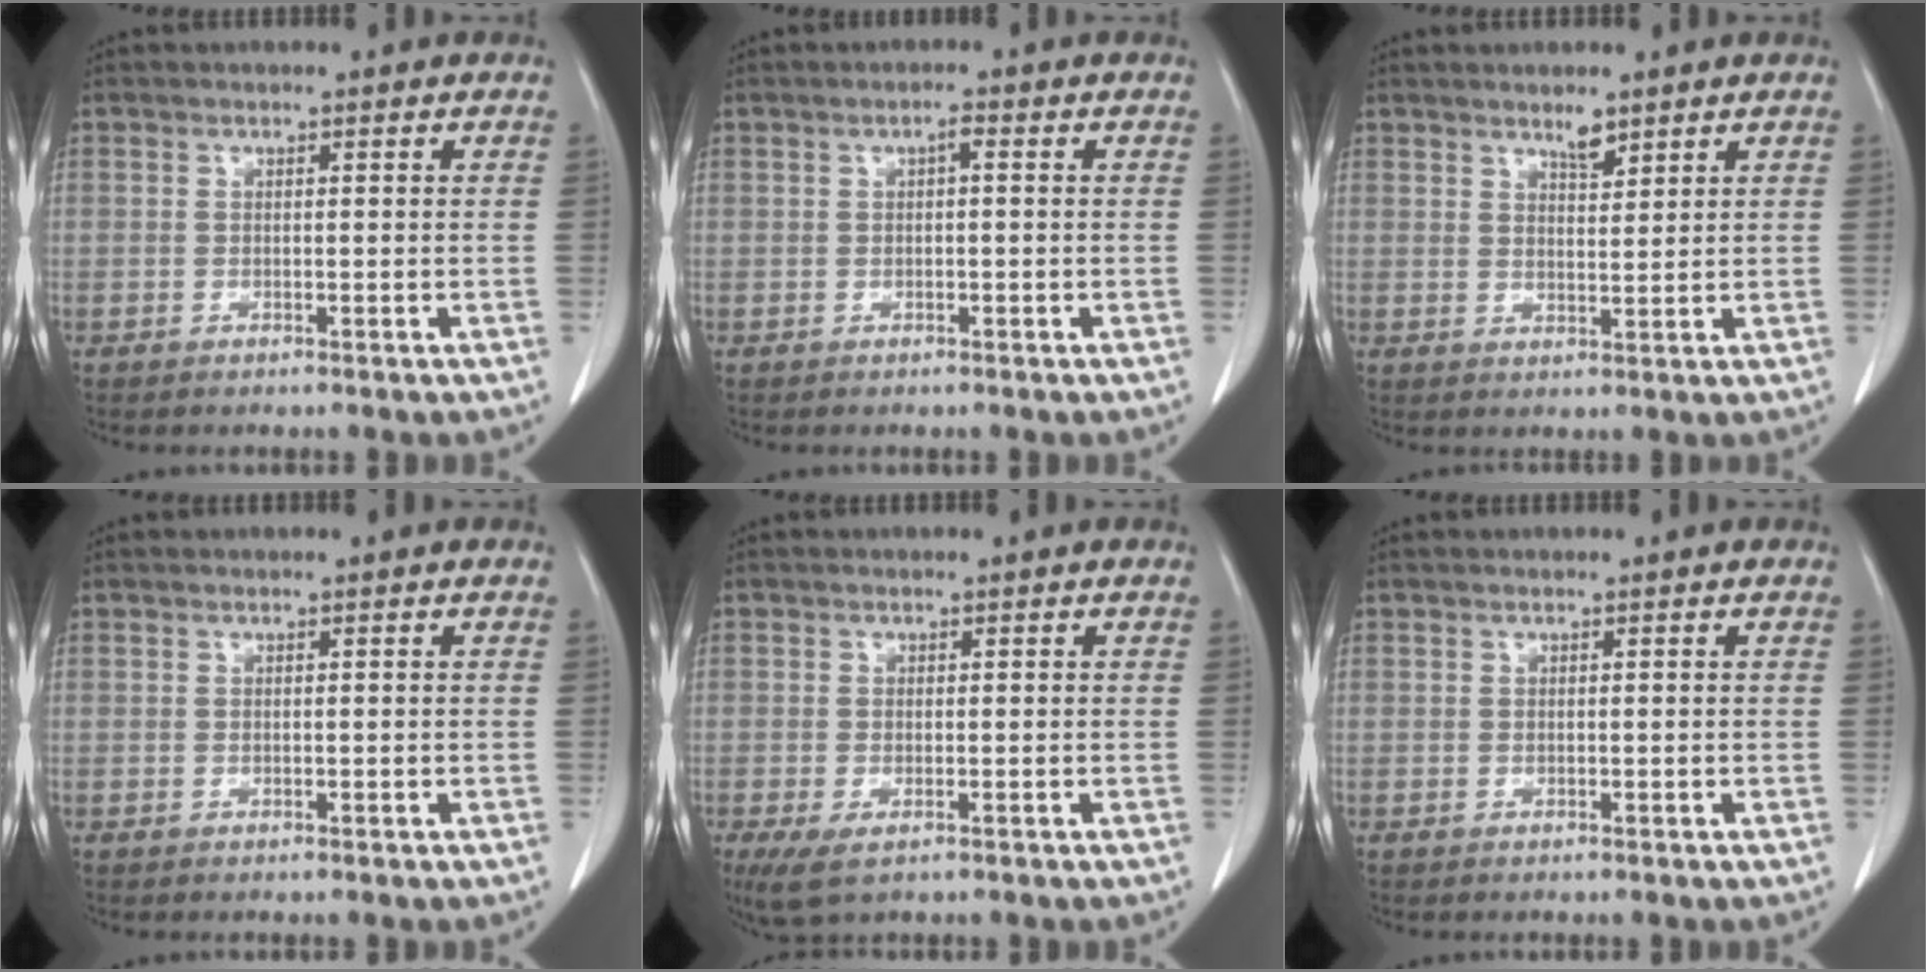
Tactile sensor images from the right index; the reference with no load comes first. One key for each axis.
{"total": 1.1, "fx": 0.1, "fy": 0.3, "fz": 1.1, "tx": -0.017, "ty": 0.004, "tz": 0.001}
{"total": 2.6, "fx": 2.1, "fy": 0.6, "fz": 1.4, "tx": -0.027, "ty": -0.004, "tz": 0.037}
{"total": 0.0}
{"total": 3.8, "fx": -1.9, "fy": 1.5, "fz": 2.9, "tx": -0.058, "ty": -0.010, "tz": -0.028}
{"total": 0.0}